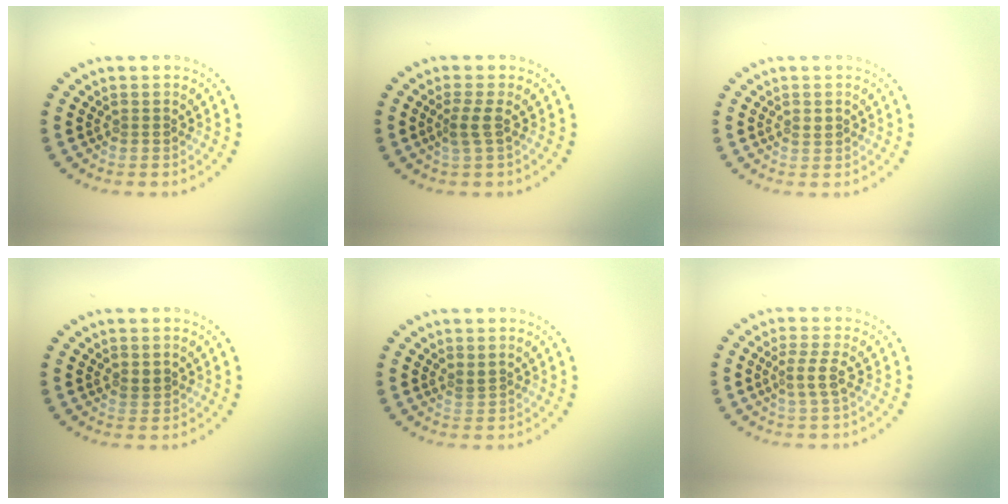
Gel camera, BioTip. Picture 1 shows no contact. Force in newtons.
{"total": 1.7, "press": 1.3, "slide": 1.0}
{"total": 0.8, "press": 0.8, "slide": 0.1}
{"total": 0.8, "press": 0.8, "slide": 0.3}
{"total": 0.8, "press": 0.5, "slide": 0.7}
{"total": 1.9, "press": 1.4, "slide": 1.2}